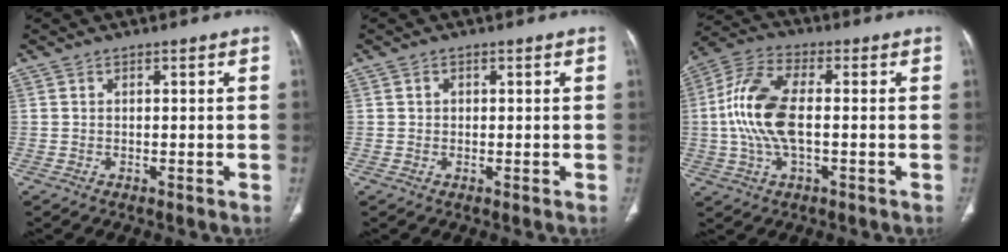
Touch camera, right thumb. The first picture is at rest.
{"total": 0.9, "force": [0.2, 0.8, 0.3], "torque": [0.000, 0.003, 0.002]}
{"total": 13.4, "force": [-0.3, 6.2, 11.8], "torque": [-0.258, 0.022, -0.008]}